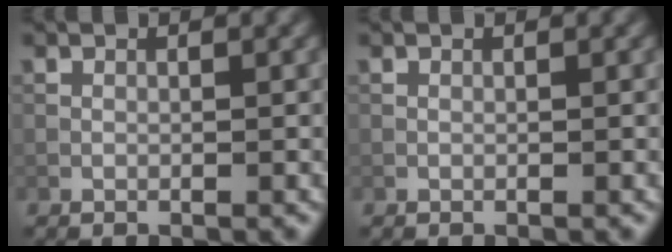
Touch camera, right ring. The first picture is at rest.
{"total": 0.0}